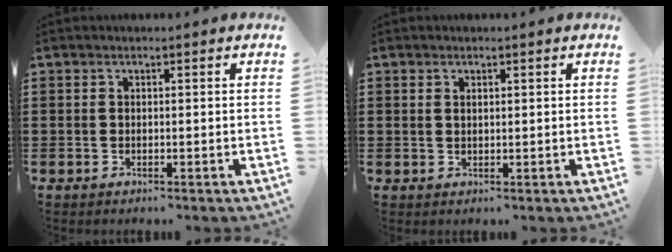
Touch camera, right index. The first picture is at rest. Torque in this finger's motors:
{"motor_torque": [-0.54, 1.48, -0.06, -0.01]}